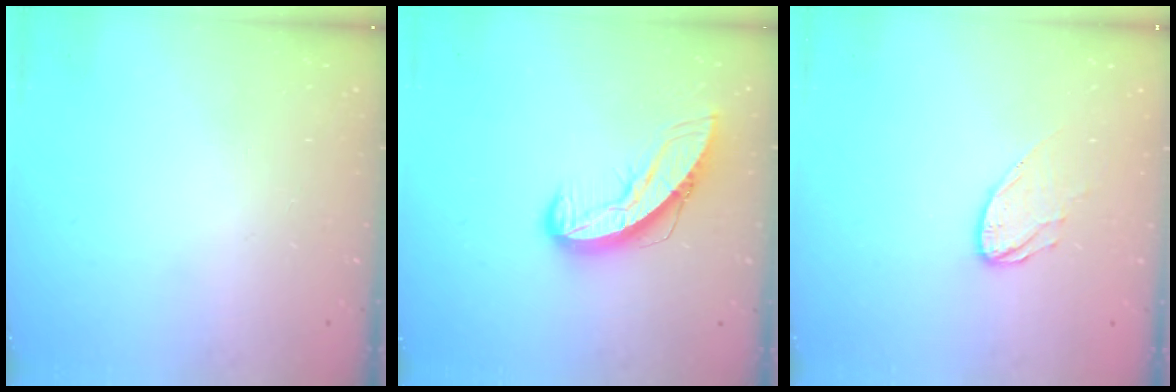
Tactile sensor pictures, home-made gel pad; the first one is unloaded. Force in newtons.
{"total": 9.8, "press": 9.7, "slide": 1.1}
{"total": 7.6, "press": 7.6, "slide": 0.2}